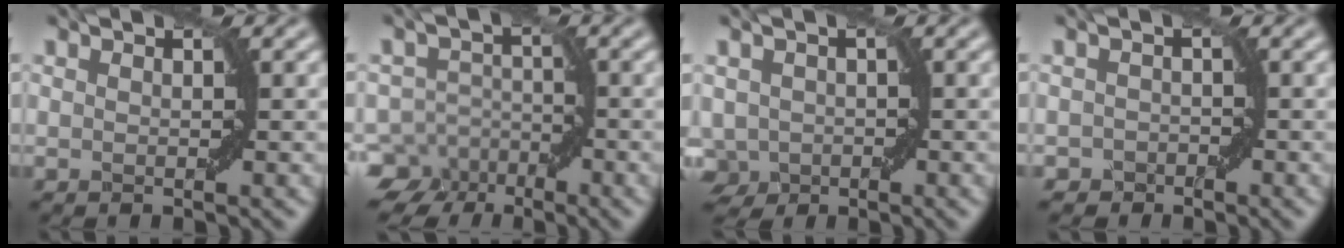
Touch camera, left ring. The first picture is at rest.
{"total": 7.7, "force": [-4.7, 5.9, 1.5], "torque": [-0.006, -0.010, -0.096]}
{"total": 3.3, "force": [-1.3, 2.6, 1.6], "torque": [-0.029, -0.008, -0.026]}
{"total": 1.2, "force": [-0.9, 0.9, -0.2], "torque": [0.013, 0.003, -0.015]}